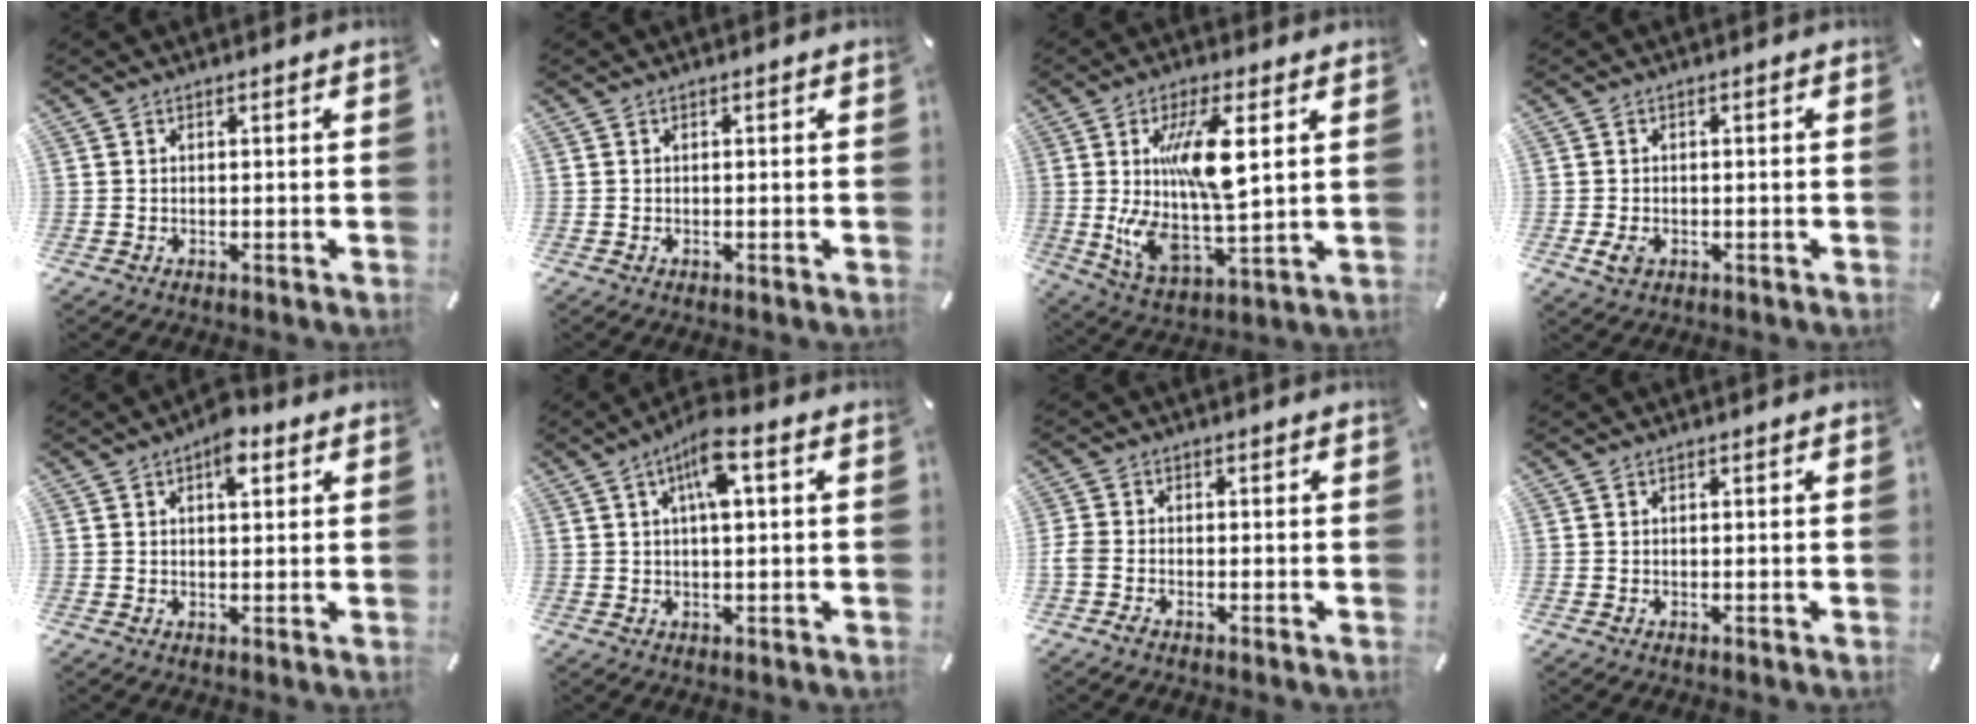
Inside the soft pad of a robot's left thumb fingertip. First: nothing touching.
{"total": 0.0}
{"total": 15.6, "force": [3.9, 5.3, 14.1], "torque": [-0.287, -0.025, 0.054]}
{"total": 2.5, "force": [-0.9, 1.7, 1.6], "torque": [-0.041, -0.002, -0.019]}
{"total": 5.6, "force": [2.5, 2.8, 4.1], "torque": [-0.056, -0.003, 0.036]}
{"total": 7.2, "force": [2.3, 2.0, 6.5], "torque": [-0.119, 0.006, 0.037]}
{"total": 2.3, "force": [-1.2, 1.4, 1.4], "torque": [-0.031, 0.003, -0.024]}
{"total": 0.0}